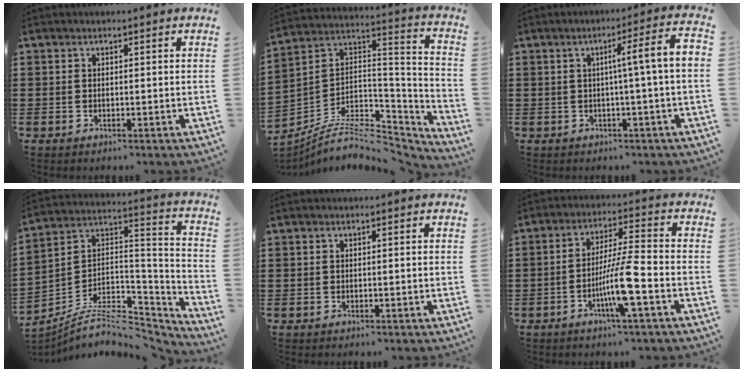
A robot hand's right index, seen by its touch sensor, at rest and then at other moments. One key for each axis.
{"total": 8.0, "fx": -6.3, "fy": 3.2, "fz": 3.7, "tx": -0.063, "ty": 0.008, "tz": -0.119}
{"total": 6.4, "fx": -0.1, "fy": -0.4, "fz": 6.4, "tx": -0.108, "ty": -0.008, "tz": -0.008}
{"total": 7.4, "fx": -5.9, "fy": 3.1, "fz": 3.3, "tx": -0.066, "ty": 0.002, "tz": -0.115}
{"total": 0.0}
{"total": 8.5, "fx": -3.5, "fy": 0.1, "fz": 7.8, "tx": -0.157, "ty": -0.011, "tz": -0.070}